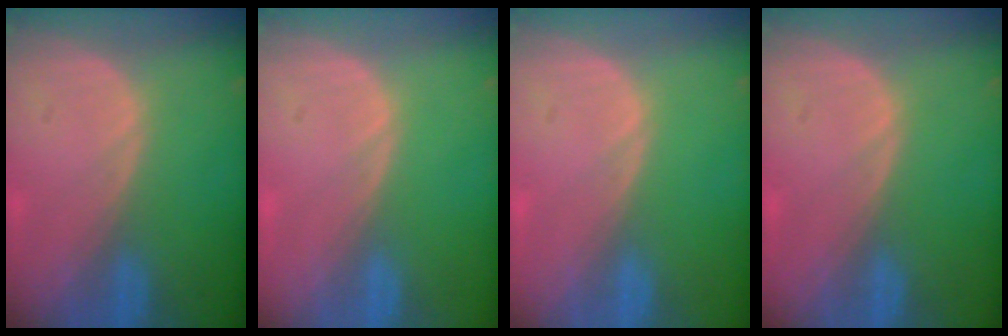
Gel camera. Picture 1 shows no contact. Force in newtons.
{"total": 0.0}
{"total": 0.0}
{"total": 0.0}